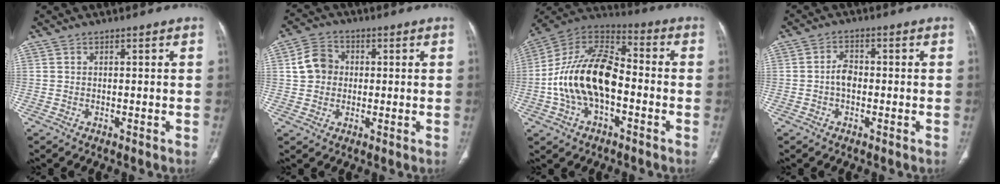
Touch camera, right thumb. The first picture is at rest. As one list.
[{"total": 6.7, "force": [0.6, 5.8, 3.2], "torque": [-0.045, 0.012, 0.004]}, {"total": 19.2, "force": [-3.1, 10.9, 15.5], "torque": [-0.278, 0.044, -0.059]}, {"total": 3.3, "force": [-0.6, 2.1, 2.4], "torque": [-0.033, 0.010, -0.018]}]